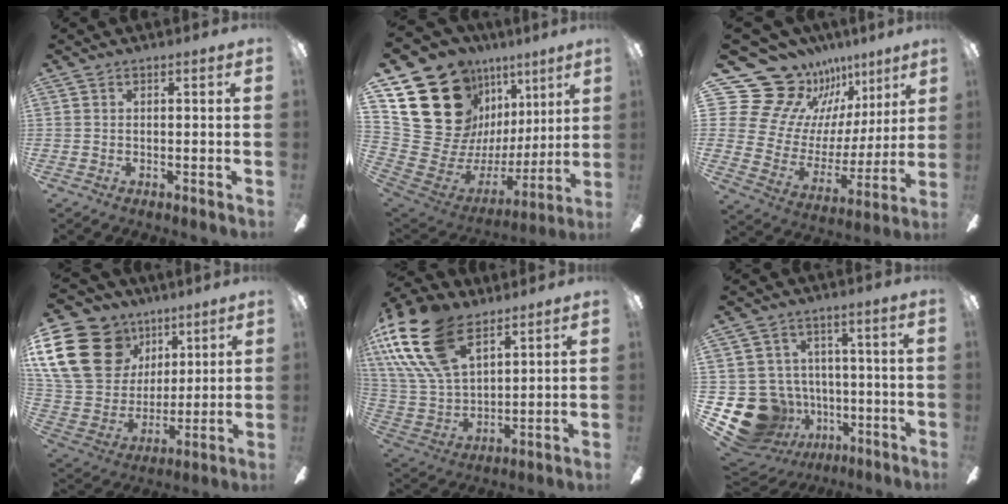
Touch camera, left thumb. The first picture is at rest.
{"total": 23.7, "force": [12.4, 17.2, 10.4], "torque": [-0.205, -0.093, 0.271]}
{"total": 18.7, "force": [13.8, 11.3, 5.7], "torque": [-0.121, -0.114, 0.274]}
{"total": 22.7, "force": [10.1, 17.0, 11.1], "torque": [-0.236, -0.032, 0.200]}
{"total": 22.9, "force": [12.2, 12.4, 14.8], "torque": [-0.331, -0.045, 0.219]}
{"total": 17.3, "force": [-6.2, 14.5, 7.1], "torque": [-0.155, 0.041, -0.074]}